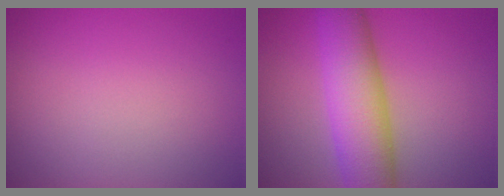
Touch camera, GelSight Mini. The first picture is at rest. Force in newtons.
{"total": 8.2, "press": 8.2, "slide": 0.2}